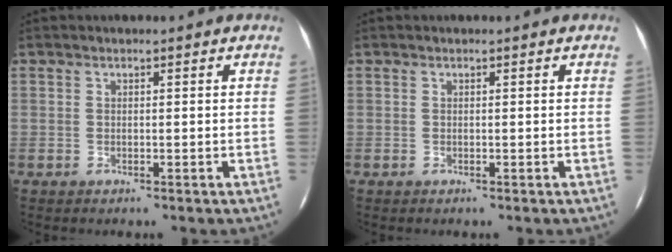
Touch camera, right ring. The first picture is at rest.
{"total": 0.0}